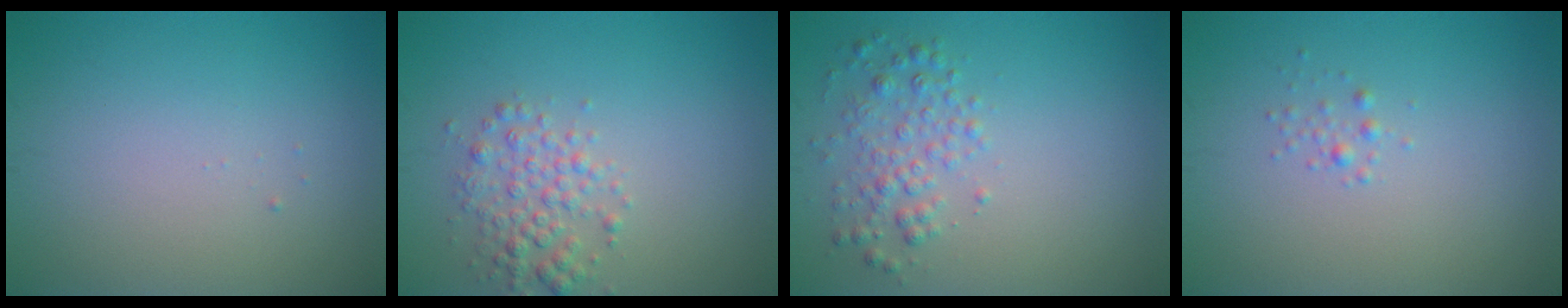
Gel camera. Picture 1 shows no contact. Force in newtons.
{"total": 2.7, "press": 2.7, "slide": 0.0}
{"total": 2.4, "press": 2.4, "slide": 0.1}
{"total": 0.7, "press": 0.7, "slide": 0.0}